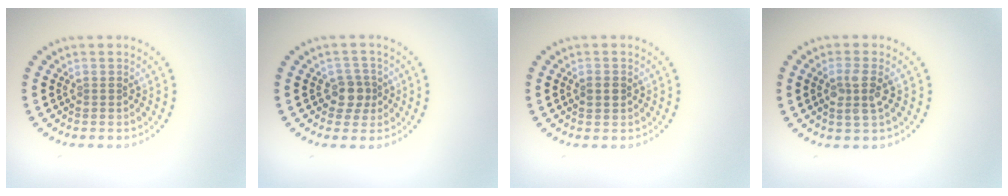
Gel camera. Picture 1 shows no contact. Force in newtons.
{"total": 2.2, "press": 1.8, "slide": 1.1}
{"total": 1.2, "press": 1.2, "slide": 0.2}
{"total": 2.5, "press": 2.2, "slide": 1.1}